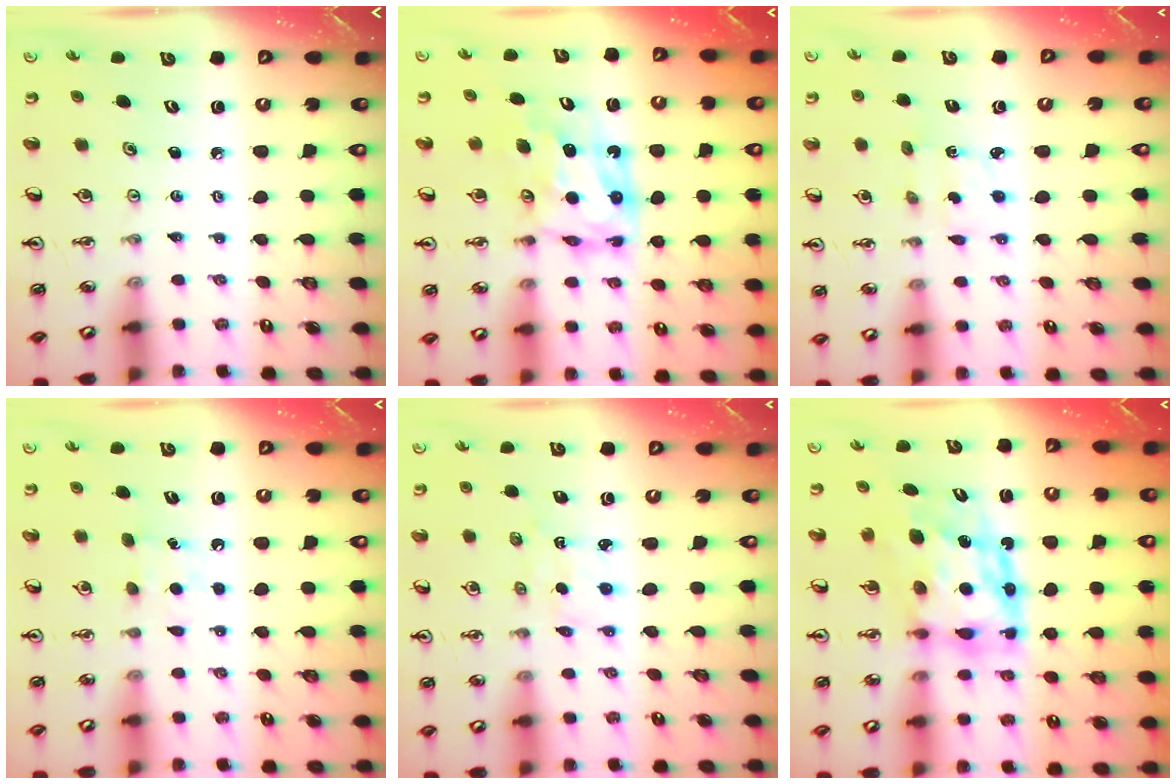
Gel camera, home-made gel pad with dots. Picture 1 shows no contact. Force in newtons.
{"total": 7.8, "press": 7.7, "slide": 0.7}
{"total": 2.1, "press": 2.0, "slide": 0.7}
{"total": 6.4, "press": 6.3, "slide": 0.7}
{"total": 1.6, "press": 1.4, "slide": 0.7}
{"total": 10.6, "press": 10.6, "slide": 0.7}